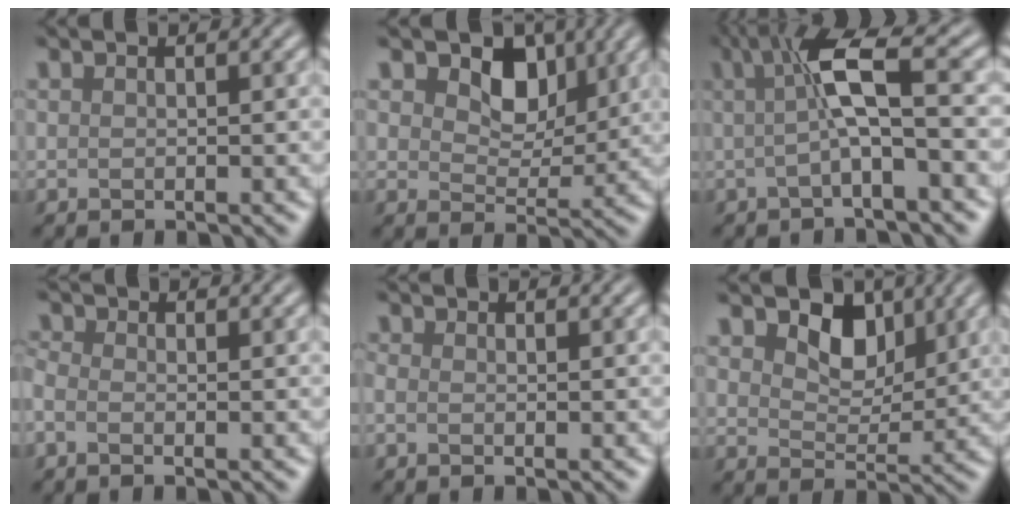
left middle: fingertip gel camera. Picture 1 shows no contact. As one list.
[{"total": 4.0, "force": [2.1, 2.7, 2.0], "torque": [-0.041, -0.003, 0.032]}, {"total": 5.5, "force": [0.7, 0.8, 5.4], "torque": [-0.099, 0.016, 0.010]}, {"total": 1.2, "force": [-0.4, 0.8, 0.7], "torque": [-0.011, 0.006, -0.025]}, {"total": 0.7, "force": [-0.3, 0.5, 0.4], "torque": [-0.001, 0.004, -0.015]}, {"total": 3.8, "force": [2.2, 2.4, 1.9], "torque": [-0.042, -0.001, 0.036]}]